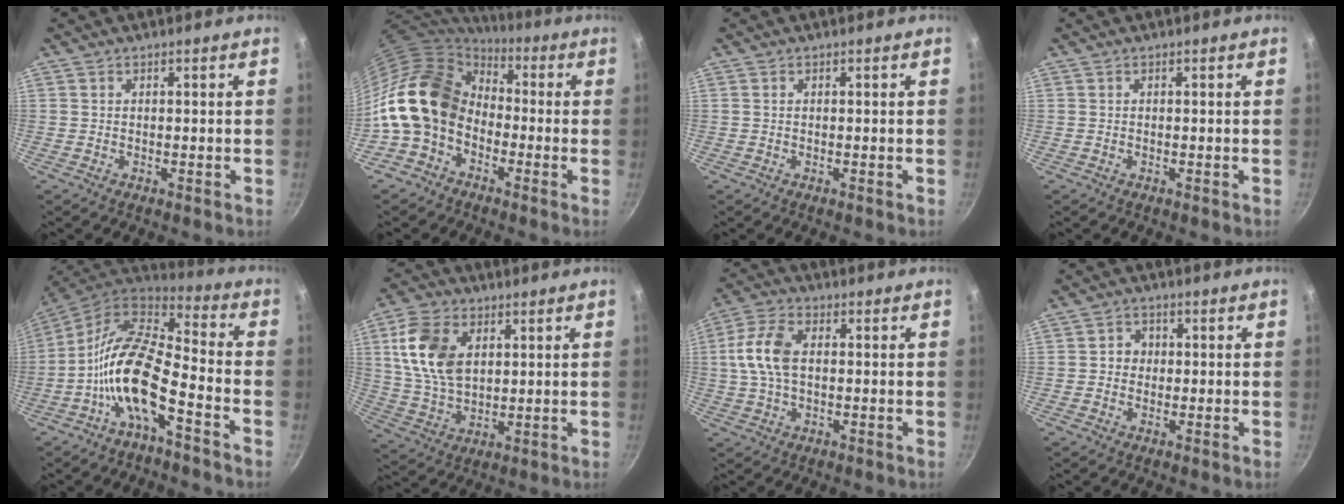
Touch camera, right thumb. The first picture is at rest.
{"total": 16.4, "force": [-2.6, 12.5, 10.3], "torque": [-0.164, 0.046, -0.067]}
{"total": 0.0}
{"total": 0.0}
{"total": 15.6, "force": [-6.2, 6.2, 12.9], "torque": [-0.241, 0.062, -0.132]}
{"total": 13.3, "force": [3.8, 8.6, 9.3], "torque": [-0.163, -0.013, 0.079]}
{"total": 9.3, "force": [0.8, 5.5, 7.5], "torque": [-0.151, 0.021, 0.008]}
{"total": 3.0, "force": [-0.1, 2.8, 1.1], "torque": [0.004, 0.007, -0.007]}